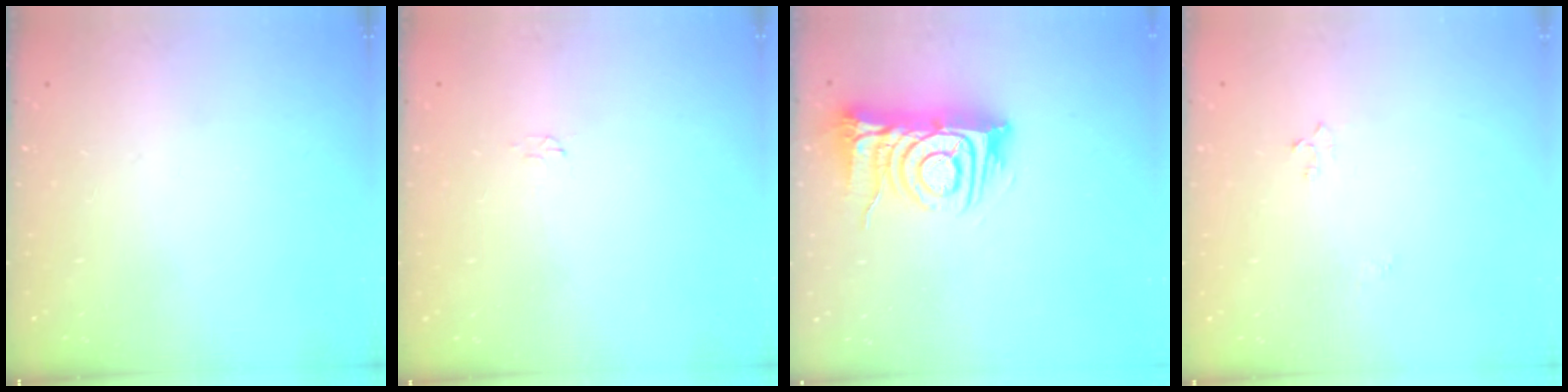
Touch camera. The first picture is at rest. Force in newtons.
{"total": 1.9, "press": 1.9, "slide": 0.3}
{"total": 11.2, "press": 11.2, "slide": 1.0}
{"total": 2.9, "press": 2.9, "slide": 0.3}